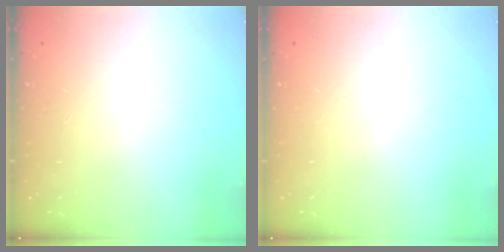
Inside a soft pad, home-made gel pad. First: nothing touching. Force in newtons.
{"total": 0.0}